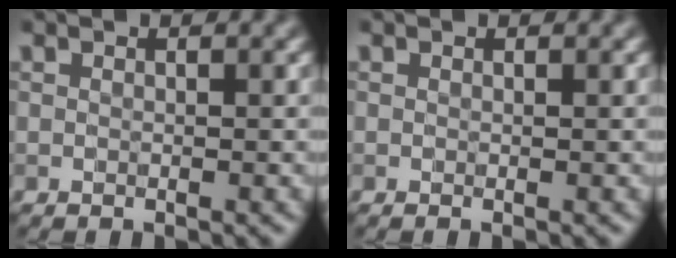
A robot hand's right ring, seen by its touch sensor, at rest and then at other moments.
{"total": 0.0}